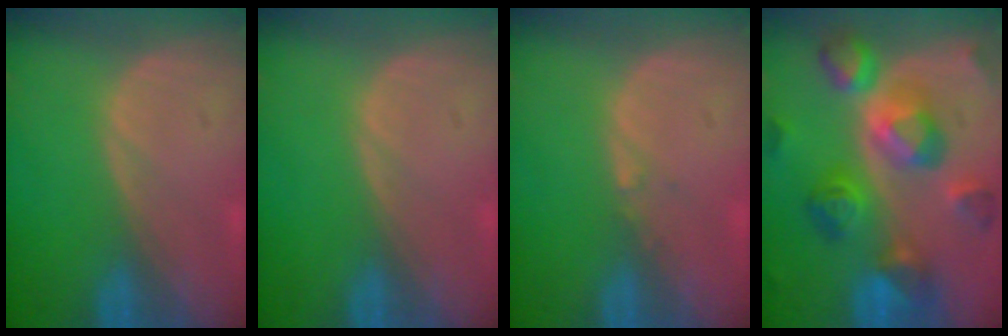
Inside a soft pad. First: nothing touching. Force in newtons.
{"total": 0.0}
{"total": 0.6, "press": 0.5, "slide": 0.4}
{"total": 11.4, "press": 11.4, "slide": 0.9}